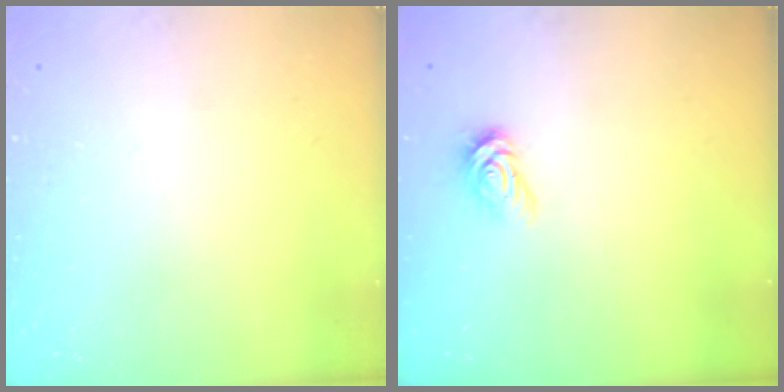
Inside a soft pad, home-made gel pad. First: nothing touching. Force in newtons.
{"total": 3.5, "press": 3.5, "slide": 0.3}